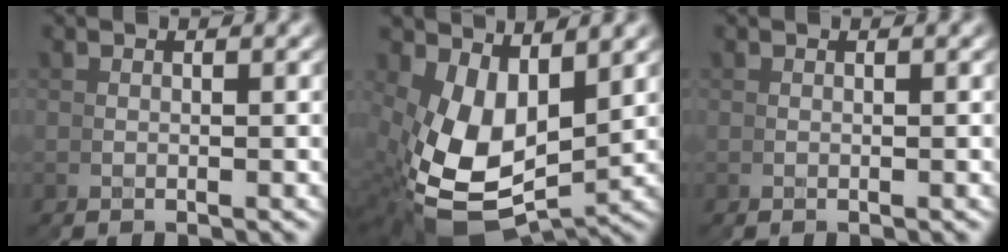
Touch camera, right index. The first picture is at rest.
{"total": 11.1, "force": [-1.3, 8.2, 7.4], "torque": [-0.183, -0.060, 0.016]}
{"total": 0.0}